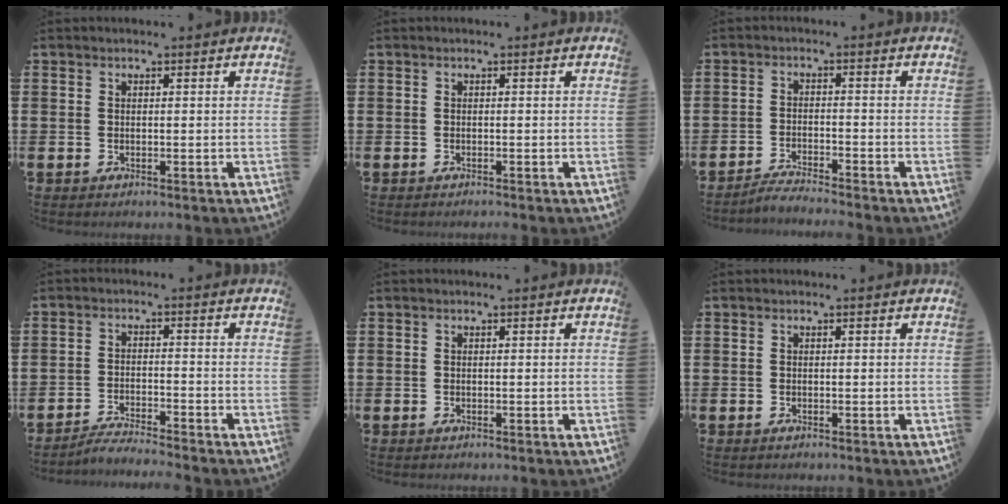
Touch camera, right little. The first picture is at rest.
{"total": 0.0}
{"total": 2.4, "force": [-2.4, -0.3, 0.4], "torque": [-0.008, 0.004, -0.049]}
{"total": 2.8, "force": [-2.8, -0.2, 0.5], "torque": [-0.009, 0.002, -0.057]}
{"total": 0.0}
{"total": 0.0}